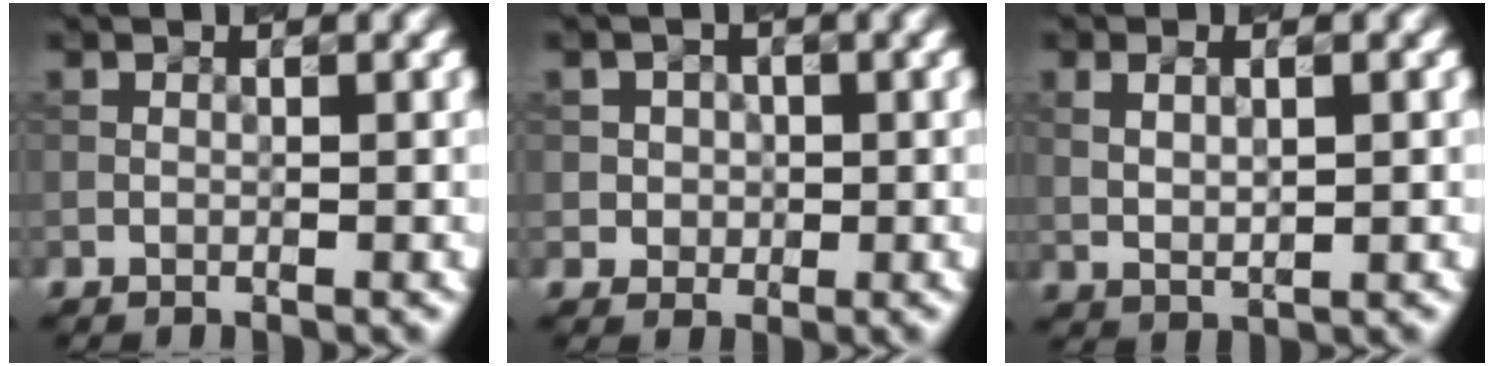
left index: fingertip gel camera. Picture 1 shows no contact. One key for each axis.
{"total": 2.2, "fx": 0.5, "fy": 2.1, "fz": 0.5, "tx": 0.008, "ty": -0.001, "tz": 0.003}
{"total": 2.1, "fx": 0.6, "fy": 1.0, "fz": 1.8, "tx": -0.042, "ty": -0.001, "tz": 0.016}